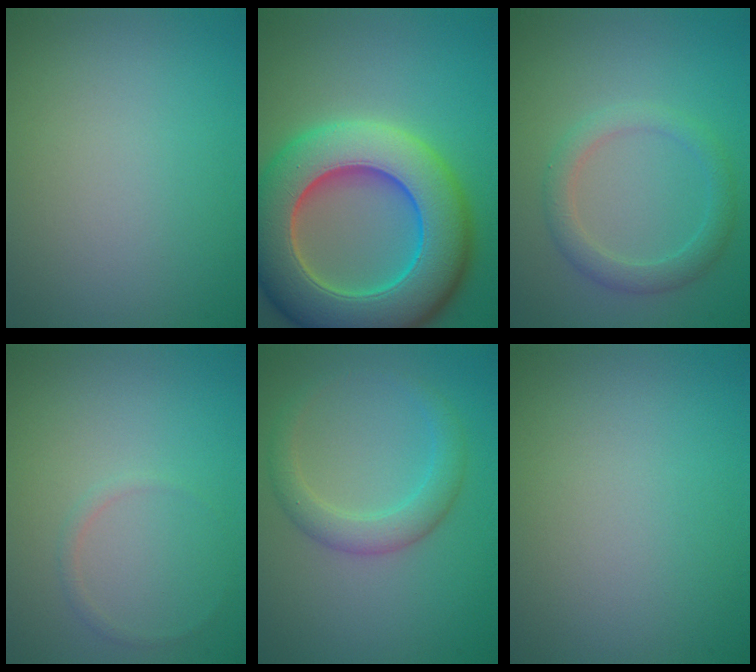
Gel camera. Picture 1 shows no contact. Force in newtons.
{"total": 12.5, "press": 12.5, "slide": 0.7}
{"total": 2.5, "press": 2.5, "slide": 0.1}
{"total": 0.5, "press": 0.5, "slide": 0.1}
{"total": 2.8, "press": 2.8, "slide": 0.1}
{"total": 0.0}